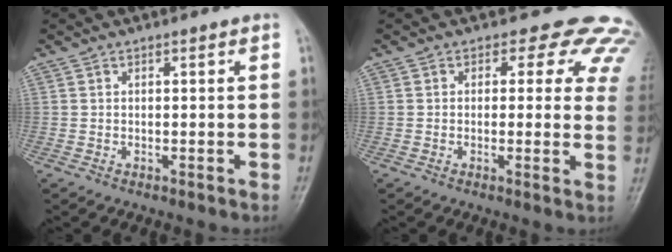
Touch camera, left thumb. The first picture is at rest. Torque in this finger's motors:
{"motor_torque": [0.51, 0.32, 0.35, -0.22, 0.10]}